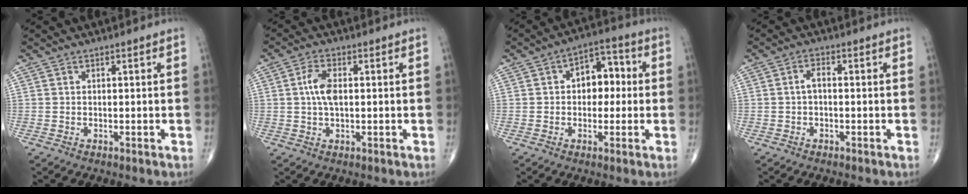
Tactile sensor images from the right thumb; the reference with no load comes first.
{"total": 4.8, "force": [0.5, 2.3, 4.2], "torque": [-0.093, 0.004, 0.006]}
{"total": 8.1, "force": [0.6, 5.5, 6.0], "torque": [-0.048, 0.025, 0.000]}
{"total": 2.2, "force": [-0.2, 1.1, 1.9], "torque": [-0.031, 0.010, -0.007]}